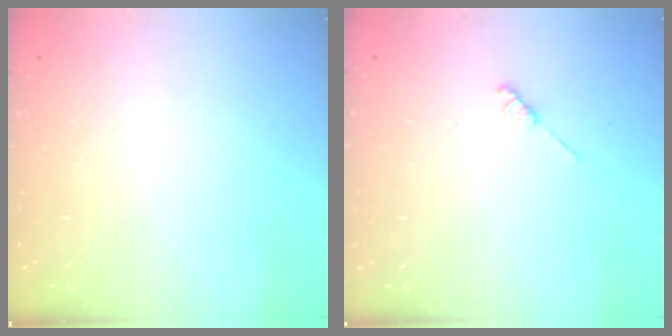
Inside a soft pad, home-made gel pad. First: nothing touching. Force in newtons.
{"total": 2.0, "press": 1.9, "slide": 0.3}